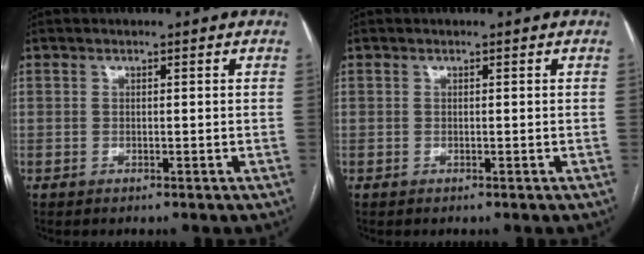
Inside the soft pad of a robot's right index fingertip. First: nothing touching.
{"total": 0.0}